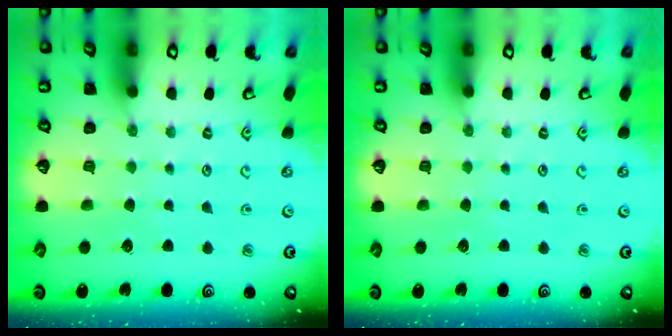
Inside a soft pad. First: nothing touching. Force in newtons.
{"total": 0.0}